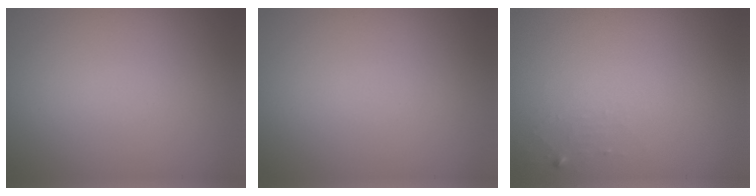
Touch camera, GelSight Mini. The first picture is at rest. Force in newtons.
{"total": 0.0}
{"total": 1.0, "press": 1.0, "slide": 0.1}